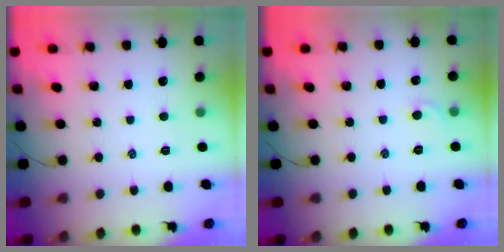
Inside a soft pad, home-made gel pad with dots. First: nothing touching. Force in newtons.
{"total": 3.1, "press": 2.9, "slide": 1.0}